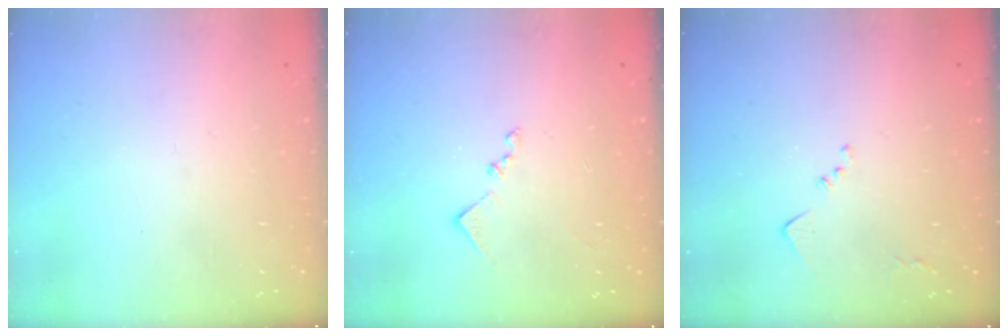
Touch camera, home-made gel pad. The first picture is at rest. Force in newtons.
{"total": 8.2, "press": 8.2, "slide": 0.7}
{"total": 6.7, "press": 6.7, "slide": 0.9}